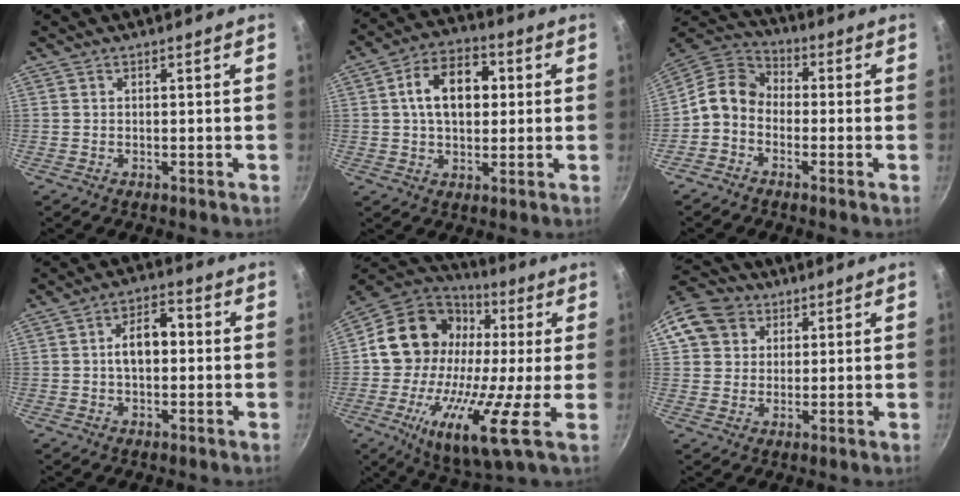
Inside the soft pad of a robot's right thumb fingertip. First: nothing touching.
{"total": 12.7, "force": [2.2, 8.4, 9.3], "torque": [-0.122, 0.017, 0.023]}
{"total": 8.5, "force": [-2.1, 6.7, 4.9], "torque": [-0.080, 0.045, -0.067]}
{"total": 7.6, "force": [0.2, 4.6, 6.0], "torque": [-0.070, 0.025, -0.005]}
{"total": 24.8, "force": [0.3, 14.0, 20.5], "torque": [-0.335, 0.017, -0.023]}
{"total": 11.6, "force": [4.4, 9.8, 4.4], "torque": [-0.070, 0.020, 0.072]}